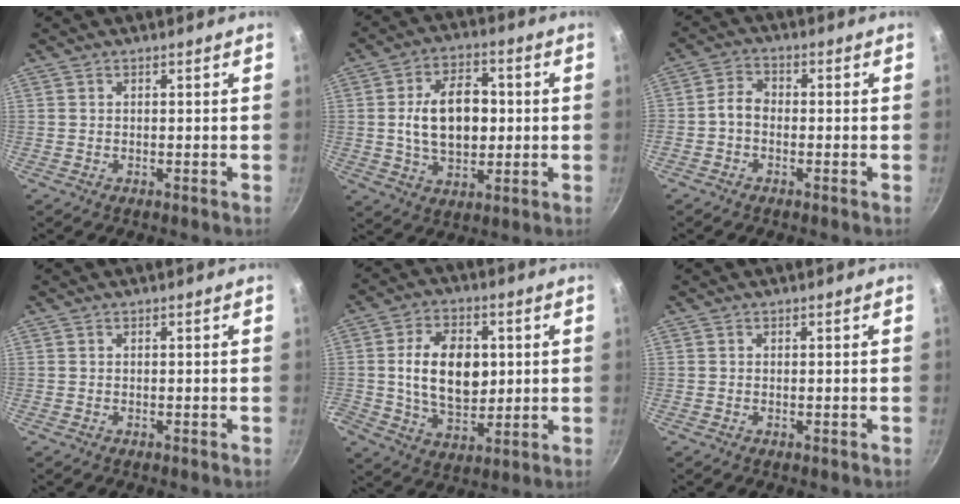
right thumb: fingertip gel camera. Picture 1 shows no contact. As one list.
[{"total": 13.4, "force": [0.6, 8.6, 10.2], "torque": [-0.143, 0.008, 0.008]}, {"total": 3.6, "force": [-1.2, 2.5, 2.3], "torque": [-0.046, 0.024, -0.034]}, {"total": 0.0}, {"total": 13.8, "force": [1.4, 9.1, 10.3], "torque": [-0.148, -0.006, 0.025]}, {"total": 0.0}]